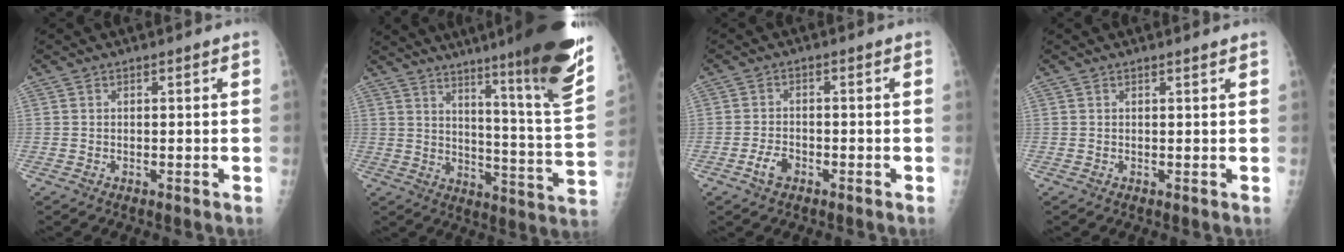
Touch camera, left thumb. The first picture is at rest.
{"total": 24.6, "force": [16.8, 0.9, 17.9], "torque": [-0.237, -0.107, 0.236]}
{"total": 3.1, "force": [-1.8, 1.9, 1.8], "torque": [-0.033, 0.010, -0.030]}
{"total": 0.6, "force": [0.6, -0.1, 0.2], "torque": [-0.006, -0.003, 0.010]}